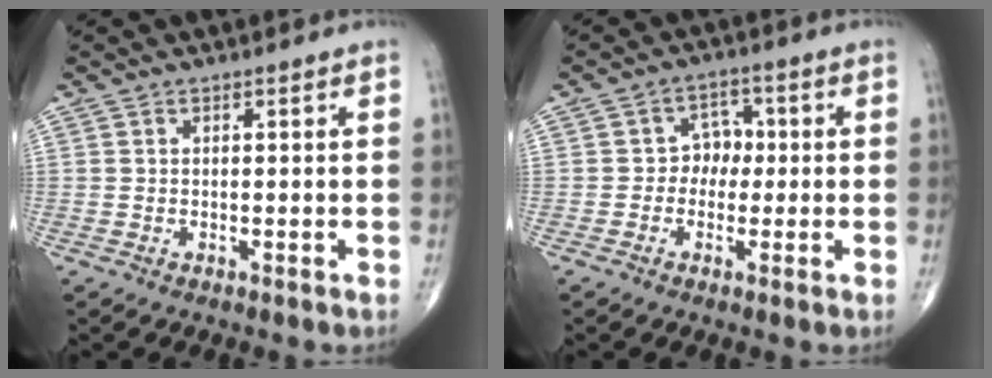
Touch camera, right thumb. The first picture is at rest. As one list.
[{"total": 4.5, "force": [-0.3, 3.8, 2.4], "torque": [-0.002, 0.014, -0.016]}]